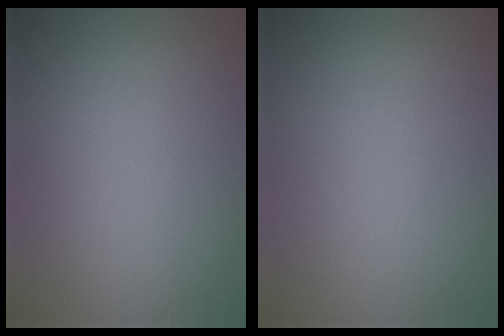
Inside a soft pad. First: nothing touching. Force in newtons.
{"total": 0.0}